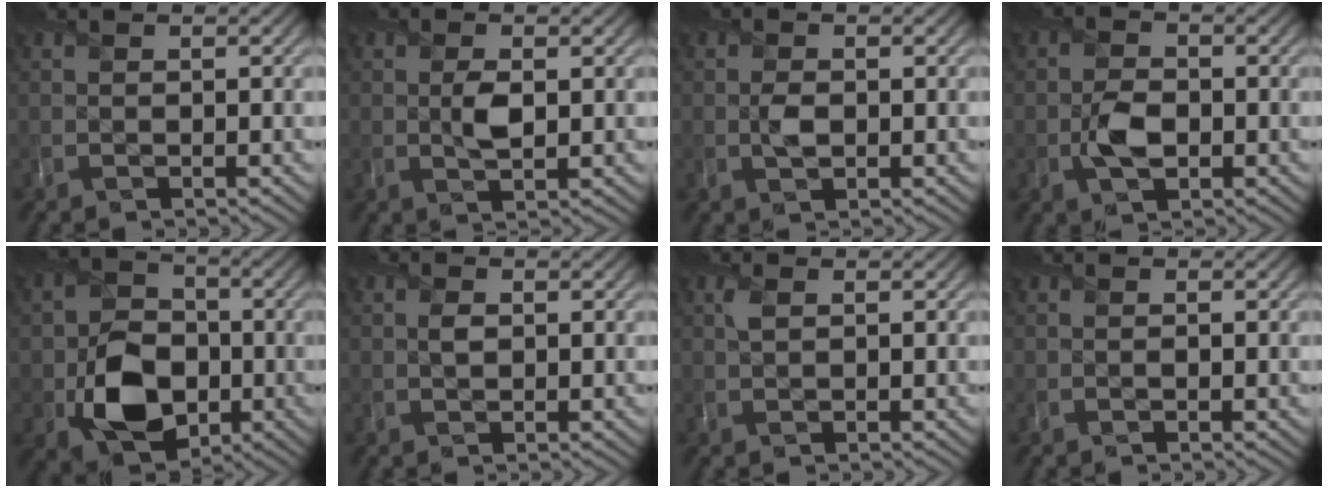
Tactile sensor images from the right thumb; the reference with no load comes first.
{"total": 2.8, "force": [0.2, 1.5, 2.3], "torque": [-0.048, -0.003, 0.004]}
{"total": 1.8, "force": [-0.1, 1.3, 1.3], "torque": [-0.028, -0.001, -0.002]}
{"total": 4.0, "force": [-1.0, 2.7, 2.7], "torque": [-0.060, -0.002, -0.022]}
{"total": 9.9, "force": [-2.6, 7.7, 5.7], "torque": [-0.115, -0.016, -0.051]}
{"total": 1.1, "force": [0.3, 0.8, 0.7], "torque": [-0.014, 0.002, 0.005]}
{"total": 1.2, "force": [0.5, 0.6, 0.9], "torque": [-0.026, 0.001, 0.011]}
{"total": 0.0}